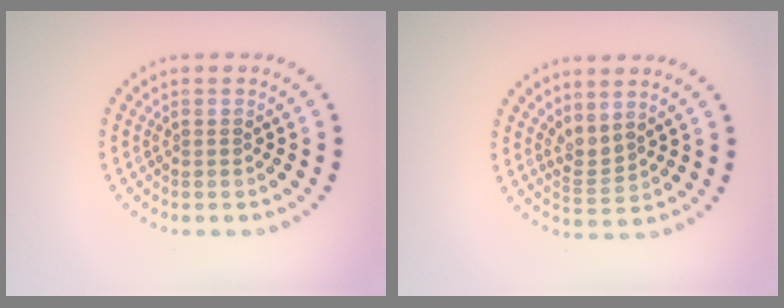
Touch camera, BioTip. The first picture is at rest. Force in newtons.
{"total": 1.8, "press": 1.3, "slide": 1.2}